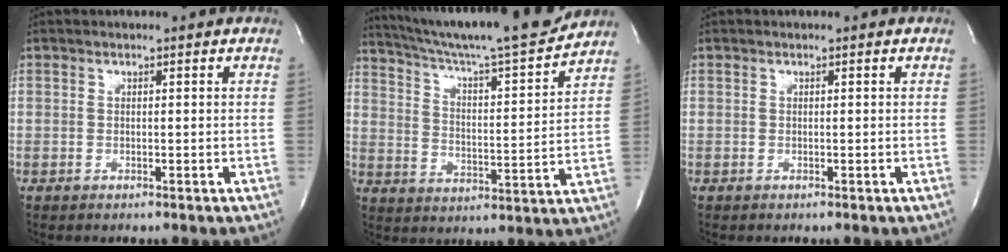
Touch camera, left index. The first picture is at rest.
{"total": 20.6, "force": [18.7, 0.1, 8.8], "torque": [-0.150, -0.023, 0.279]}
{"total": 0.0}